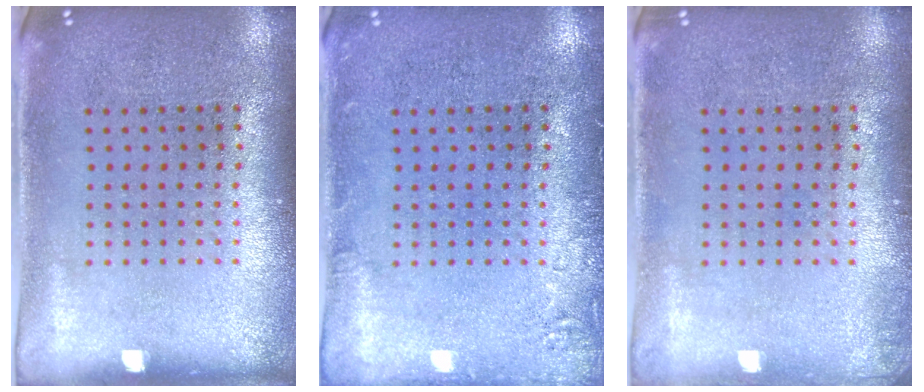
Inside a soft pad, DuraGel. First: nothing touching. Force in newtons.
{"total": 1.5, "press": 1.5, "slide": 0.2}
{"total": 0.6, "press": 0.6, "slide": 0.2}